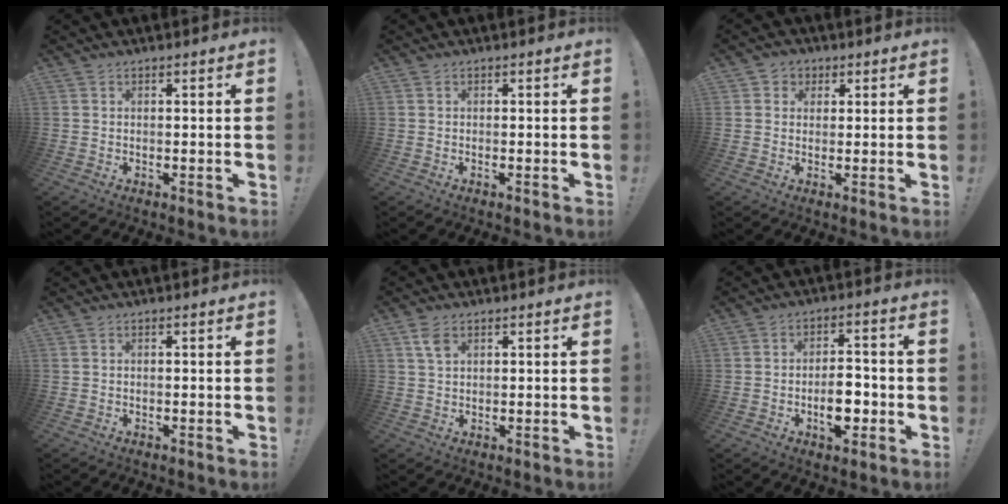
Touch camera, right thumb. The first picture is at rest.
{"total": 0.0}
{"total": 3.3, "force": [0.6, 3.2, 0.6], "torque": [-0.004, -0.002, 0.009]}
{"total": 0.0}
{"total": 4.2, "force": [2.2, 2.0, 2.9], "torque": [-0.051, -0.005, 0.039]}
{"total": 8.5, "force": [-2.5, 5.5, 6.0], "torque": [-0.093, 0.015, -0.040]}